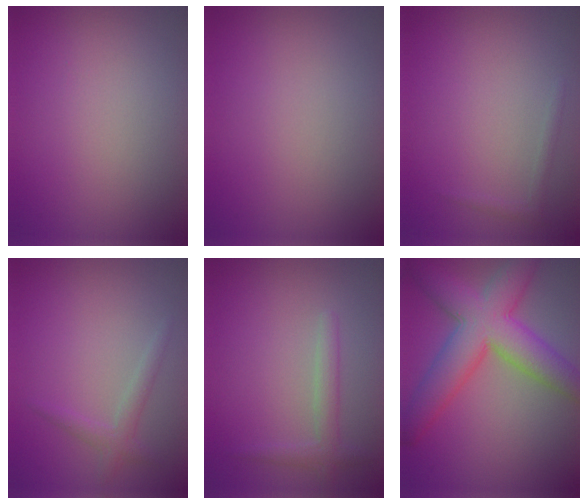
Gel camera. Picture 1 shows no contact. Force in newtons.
{"total": 0.0}
{"total": 0.8, "press": 0.8, "slide": 0.1}
{"total": 1.6, "press": 1.6, "slide": 0.1}
{"total": 1.9, "press": 1.9, "slide": 0.0}
{"total": 8.8, "press": 8.8, "slide": 0.1}